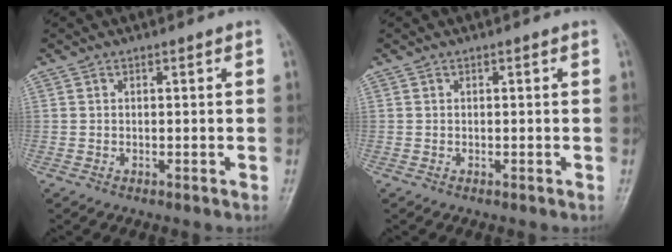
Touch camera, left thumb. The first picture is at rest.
{"total": 0.0}